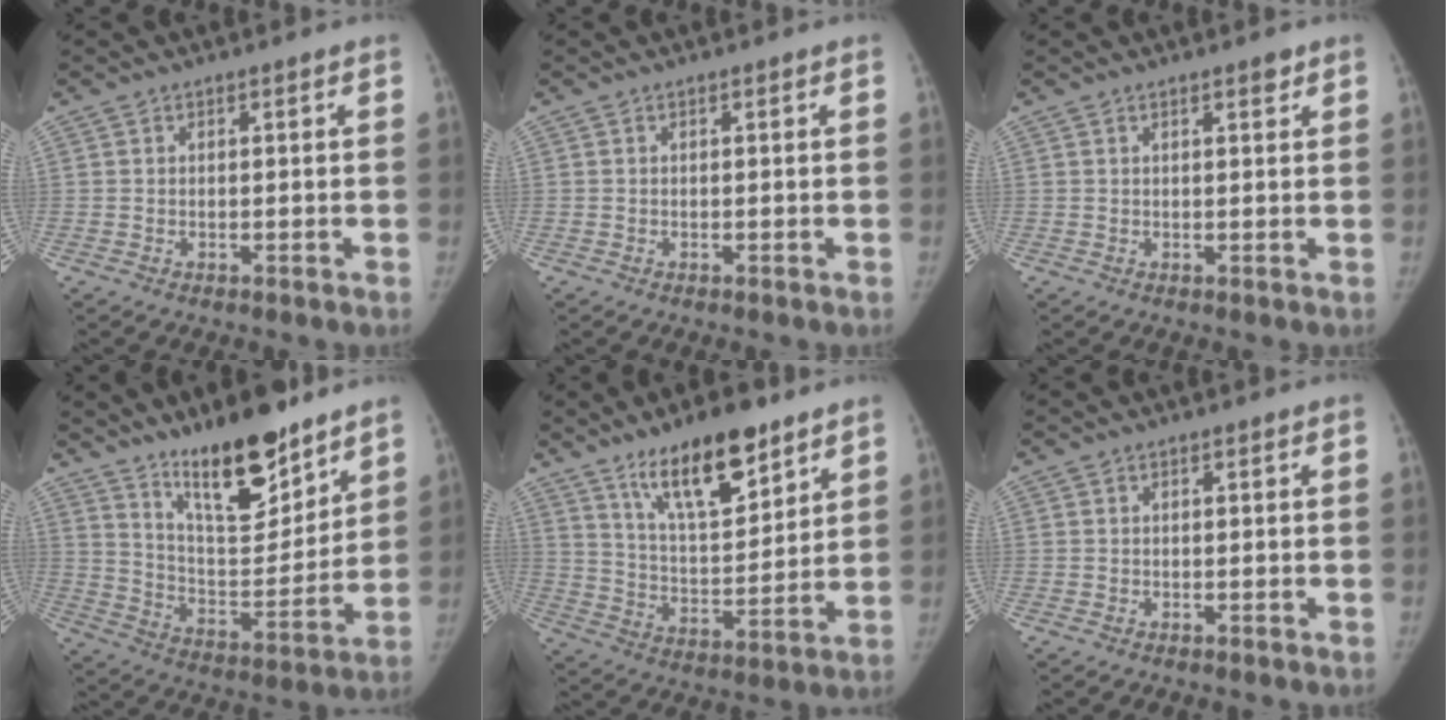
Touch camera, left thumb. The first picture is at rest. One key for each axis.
{"total": 0.0}
{"total": 1.4, "fx": 1.0, "fy": 0.4, "fz": 1.0, "tx": -0.011, "ty": -0.005, "tz": 0.014}
{"total": 17.9, "fx": 13.1, "fy": 5.8, "fz": 10.7, "tx": -0.121, "ty": -0.095, "tz": 0.223}
{"total": 16.1, "fx": 10.7, "fy": 5.6, "fz": 10.6, "tx": -0.143, "ty": -0.060, "tz": 0.189}
{"total": 0.0}